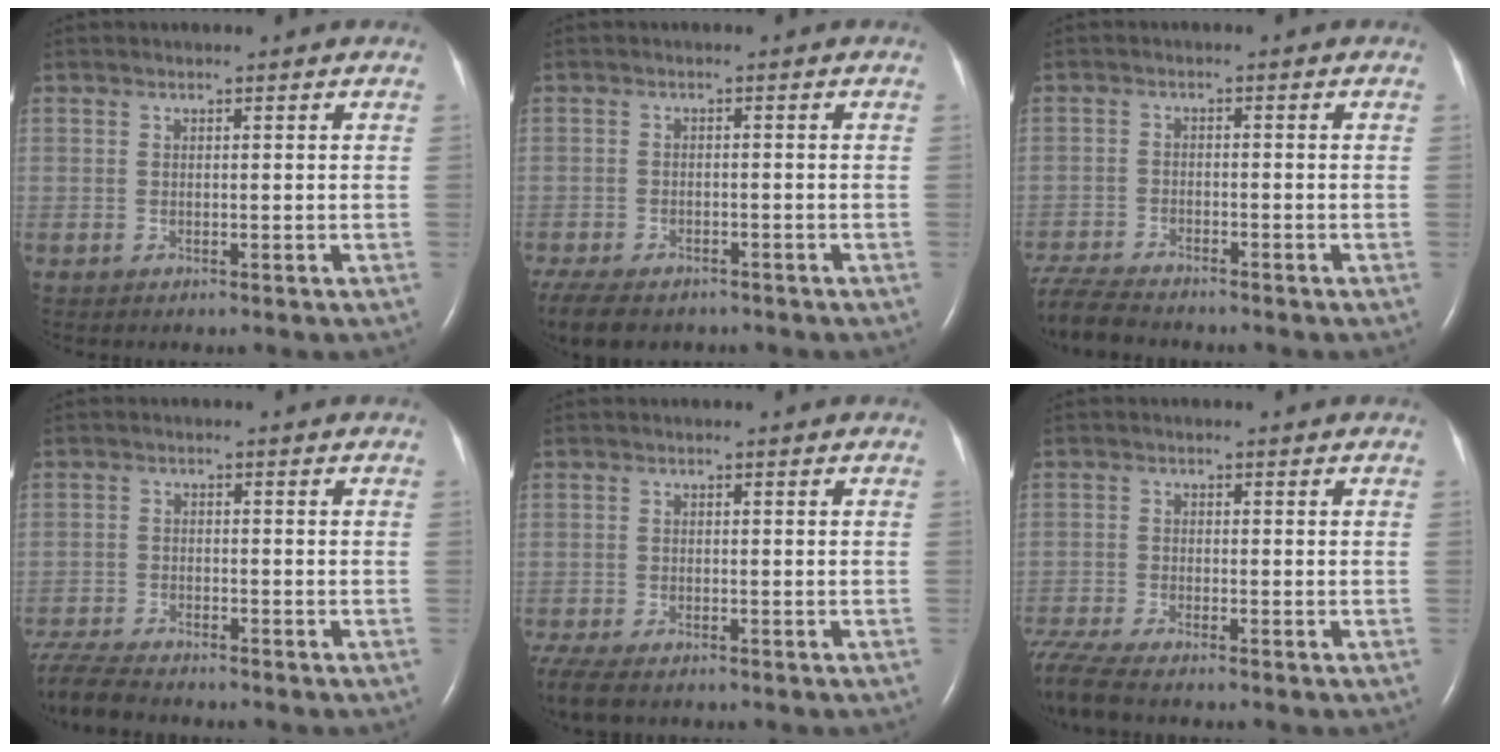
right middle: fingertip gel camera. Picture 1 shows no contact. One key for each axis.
{"total": 12.1, "fx": -8.9, "fy": 5.9, "fz": 5.7, "tx": -0.137, "ty": -0.017, "tz": -0.122}
{"total": 8.8, "fx": -8.0, "fy": 1.4, "fz": 3.3, "tx": -0.065, "ty": -0.017, "tz": -0.138}
{"total": 9.3, "fx": -8.4, "fy": 1.6, "fz": 3.7, "tx": -0.074, "ty": -0.018, "tz": -0.143}
{"total": 8.1, "fx": -6.1, "fy": 3.2, "fz": 4.4, "tx": -0.097, "ty": -0.014, "tz": -0.097}
{"total": 7.8, "fx": -6.9, "fy": 0.8, "fz": 3.7, "tx": -0.084, "ty": -0.018, "tz": -0.126}